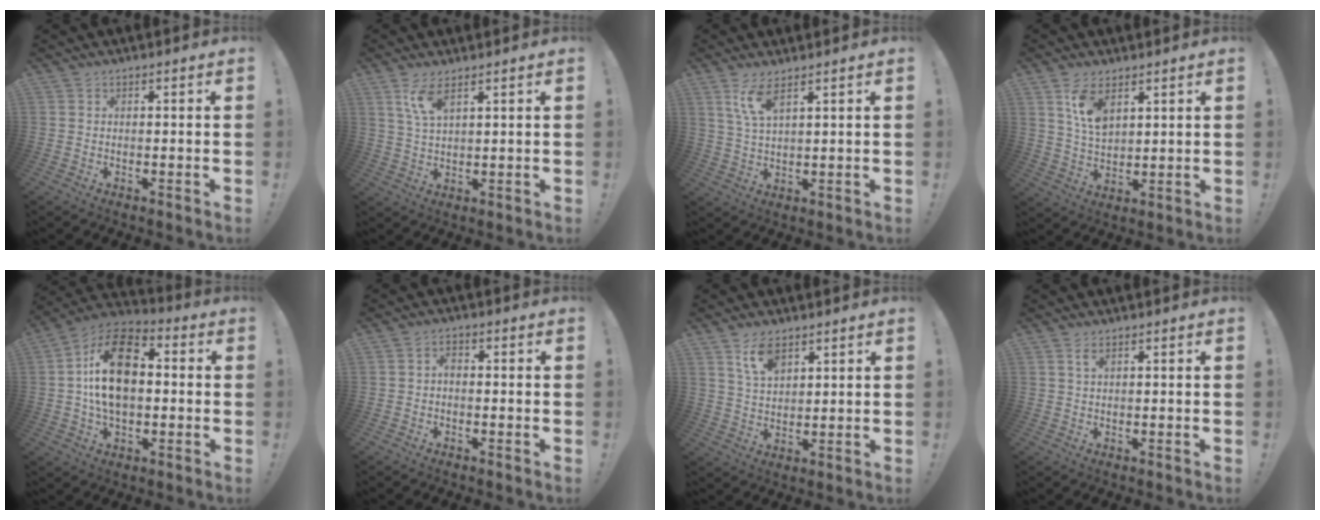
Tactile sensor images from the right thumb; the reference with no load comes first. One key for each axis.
{"total": 6.4, "fx": 3.7, "fy": 1.8, "fz": 4.8, "tx": -0.100, "ty": -0.007, "tz": 0.066}
{"total": 6.9, "fx": 4.1, "fy": 1.7, "fz": 5.3, "tx": -0.109, "ty": -0.007, "tz": 0.073}
{"total": 8.6, "fx": 4.7, "fy": 4.5, "fz": 5.6, "tx": -0.095, "ty": -0.018, "tz": 0.087}
{"total": 18.7, "fx": 1.3, "fy": 11.8, "fz": 14.5, "tx": -0.260, "ty": 0.016, "tz": 0.018}
{"total": 1.6, "fx": -0.9, "fy": 0.8, "fz": 1.1, "tx": -0.019, "ty": 0.007, "tz": -0.017}
{"total": 7.6, "fx": 4.8, "fy": 3.6, "fz": 4.7, "tx": -0.086, "ty": -0.018, "tz": 0.088}
{"total": 1.8, "fx": 0.8, "fy": 0.4, "fz": 1.6, "tx": -0.033, "ty": 0.001, "tz": 0.013}